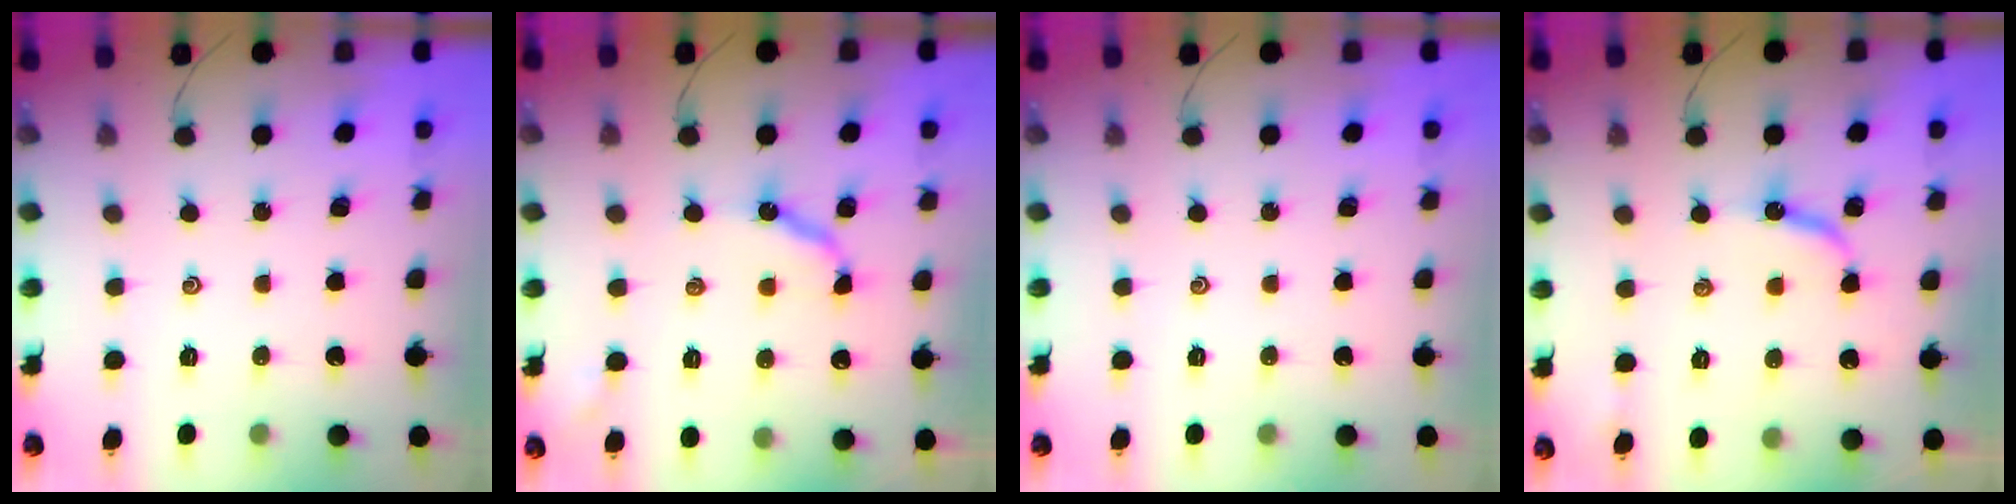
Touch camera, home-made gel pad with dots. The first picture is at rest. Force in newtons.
{"total": 8.3, "press": 8.2, "slide": 0.8}
{"total": 0.0}
{"total": 7.0, "press": 7.0, "slide": 0.3}